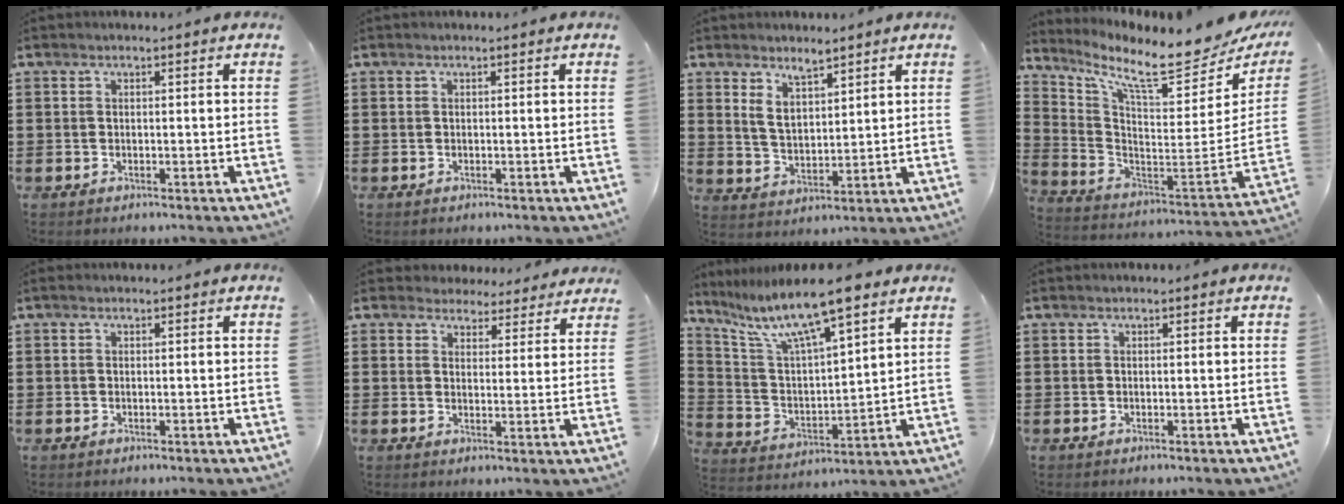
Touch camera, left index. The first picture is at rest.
{"total": 0.0}
{"total": 4.8, "force": [3.8, 2.0, 2.0], "torque": [-0.043, -0.004, 0.070]}
{"total": 10.6, "force": [8.4, 1.4, 6.3], "torque": [-0.135, -0.079, 0.136]}
{"total": 0.0}
{"total": 4.0, "force": [3.8, 1.1, 0.3], "torque": [-0.021, -0.010, 0.071]}
{"total": 10.4, "force": [7.9, 1.4, 6.6], "torque": [-0.156, -0.033, 0.132]}
{"total": 0.0}